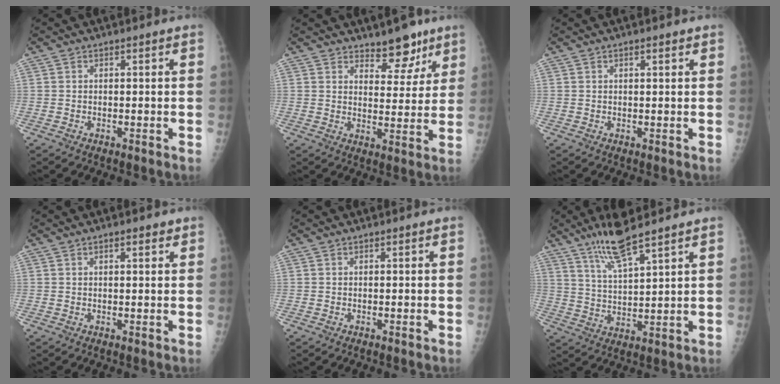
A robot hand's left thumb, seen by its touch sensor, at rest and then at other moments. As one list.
[{"total": 7.5, "force": [5.6, 3.7, 3.3], "torque": [-0.008, -0.037, 0.083]}, {"total": 1.3, "force": [0.8, 0.3, 1.0], "torque": [-0.014, -0.001, 0.010]}, {"total": 1.9, "force": [1.2, 0.6, 1.4], "torque": [-0.016, -0.003, 0.016]}, {"total": 0.0}, {"total": 9.3, "force": [6.9, 1.0, 6.1], "torque": [-0.117, -0.039, 0.139]}]